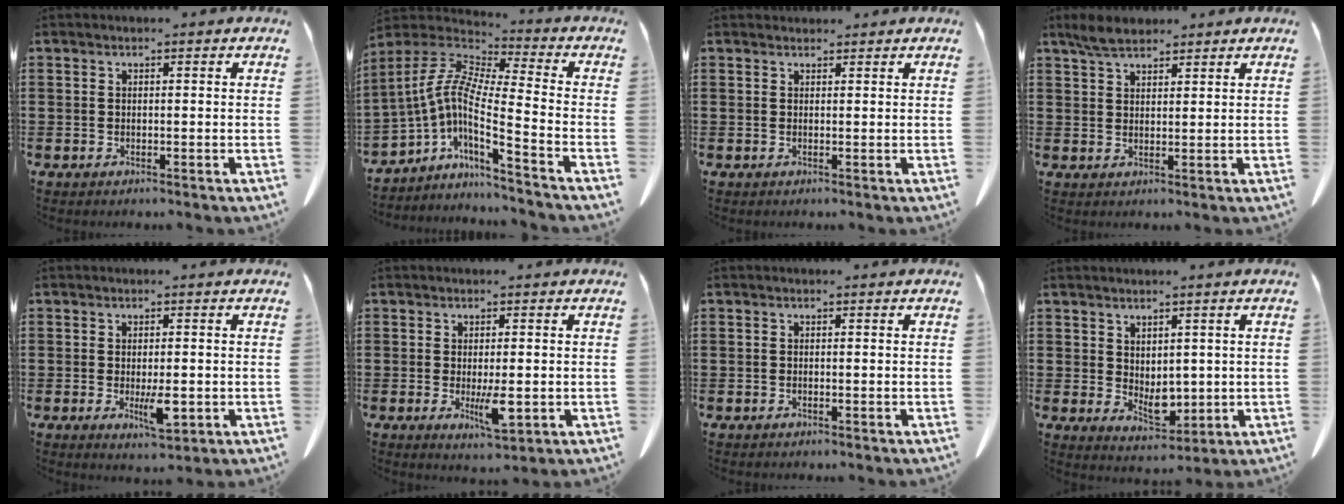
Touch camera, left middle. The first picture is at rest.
{"total": 6.3, "force": [-2.6, 1.1, 5.7], "torque": [-0.147, -0.038, -0.072]}
{"total": 1.0, "force": [0.9, 0.2, -0.2], "torque": [0.011, -0.002, 0.016]}
{"total": 3.9, "force": [3.1, 1.3, 1.8], "torque": [-0.043, 0.002, 0.059]}
{"total": 4.1, "force": [-0.6, 1.4, 3.8], "torque": [-0.062, -0.004, -0.012]}
{"total": 4.5, "force": [-0.6, 1.3, 4.2], "torque": [-0.070, -0.008, -0.010]}
{"total": 0.0}
{"total": 4.1, "force": [1.9, 2.7, 2.4], "torque": [-0.036, -0.007, 0.036]}